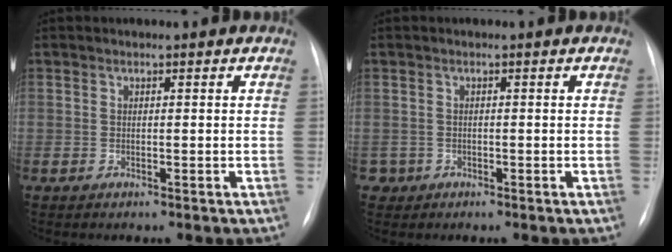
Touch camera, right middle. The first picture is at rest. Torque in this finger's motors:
{"motor_torque": [0.30, -0.38, -0.06, -0.01]}